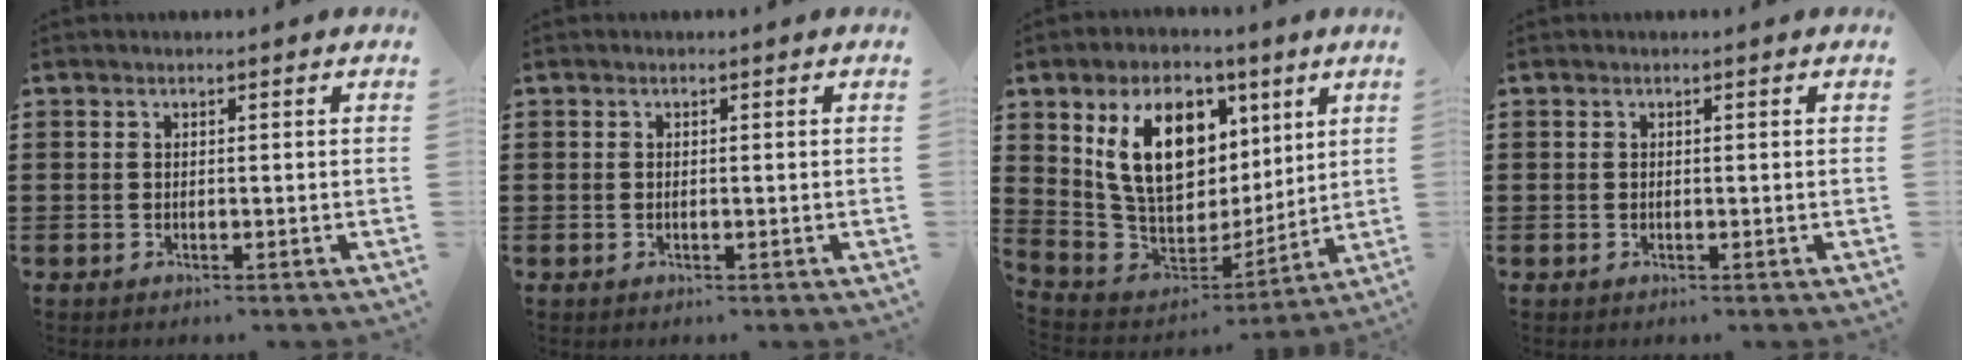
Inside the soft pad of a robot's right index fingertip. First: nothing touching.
{"total": 0.0}
{"total": 14.5, "force": [6.0, 9.5, 9.1], "torque": [-0.187, -0.010, 0.116]}
{"total": 0.0}